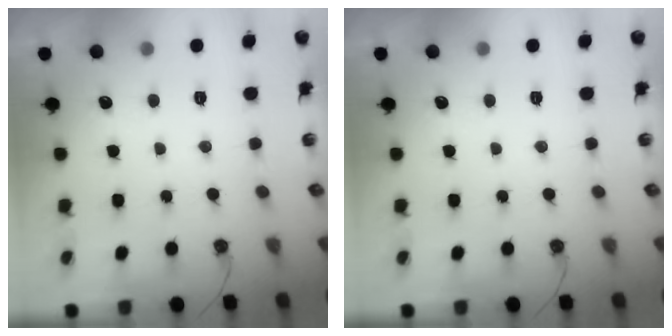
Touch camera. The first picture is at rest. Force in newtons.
{"total": 0.0}